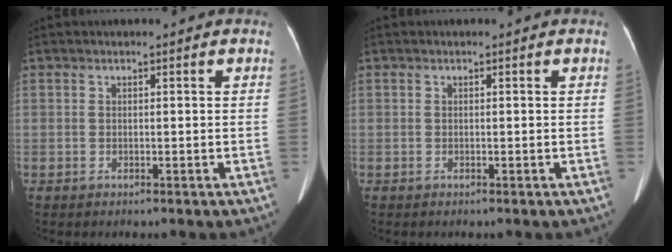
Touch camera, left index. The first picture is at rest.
{"total": 0.0}